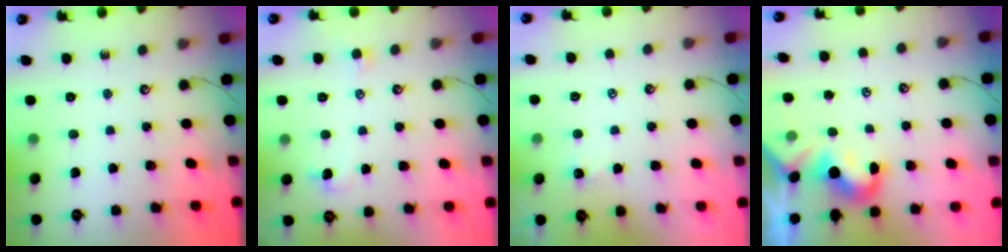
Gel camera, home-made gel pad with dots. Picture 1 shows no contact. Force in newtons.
{"total": 0.7, "press": 0.4, "slide": 0.6}
{"total": 2.0, "press": 2.0, "slide": 0.4}
{"total": 2.0, "press": 1.8, "slide": 0.9}